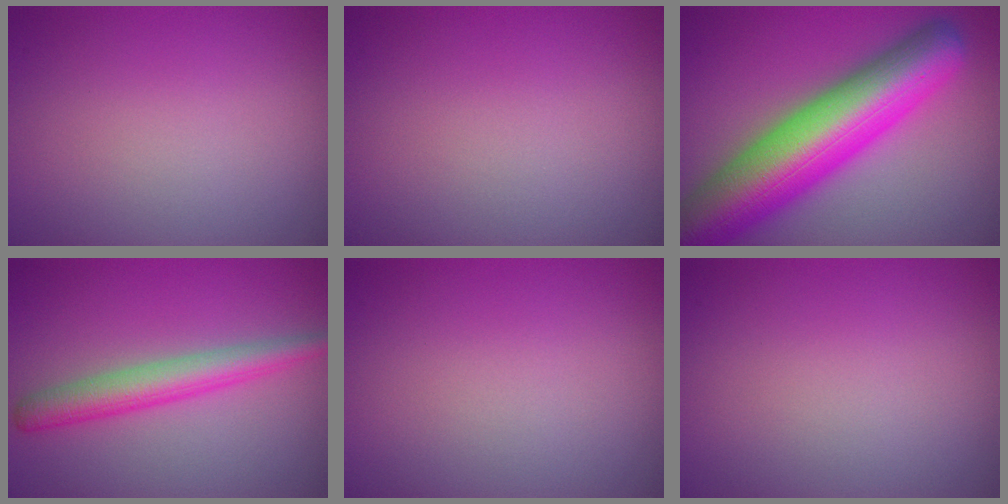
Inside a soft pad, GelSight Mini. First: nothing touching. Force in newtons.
{"total": 0.0}
{"total": 12.7, "press": 12.7, "slide": 0.4}
{"total": 3.7, "press": 3.7, "slide": 0.1}
{"total": 0.0}
{"total": 0.0}